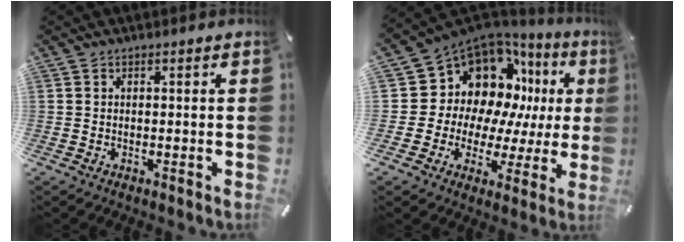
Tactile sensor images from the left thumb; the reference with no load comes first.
{"total": 13.5, "force": [6.9, 10.3, 5.3], "torque": [-0.091, -0.083, 0.136]}